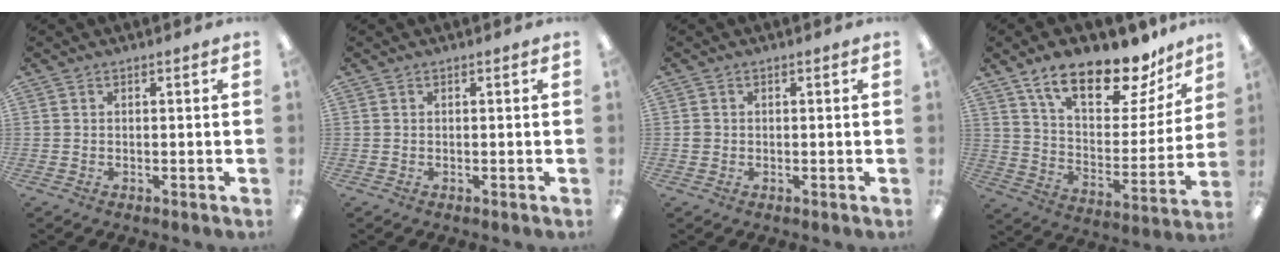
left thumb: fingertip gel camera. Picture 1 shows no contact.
{"total": 0.0}
{"total": 1.0, "force": [-0.1, 1.0, 0.2], "torque": [-0.003, 0.004, -0.004]}
{"total": 20.6, "force": [15.6, 7.5, 11.3], "torque": [-0.181, -0.102, 0.267]}